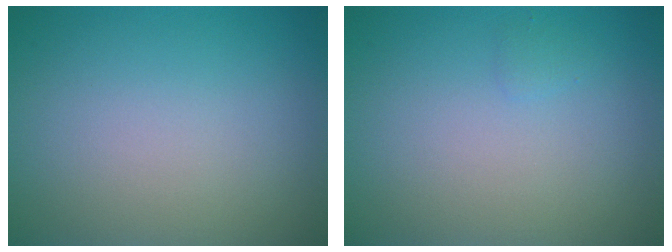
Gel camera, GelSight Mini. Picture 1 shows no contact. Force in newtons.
{"total": 0.5, "press": 0.5, "slide": 0.1}